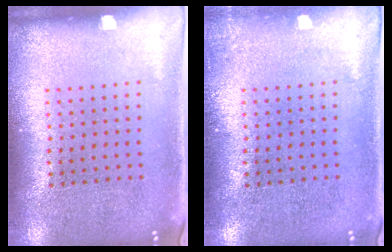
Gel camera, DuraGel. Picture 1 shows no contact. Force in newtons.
{"total": 0.7, "press": 0.7, "slide": 0.2}